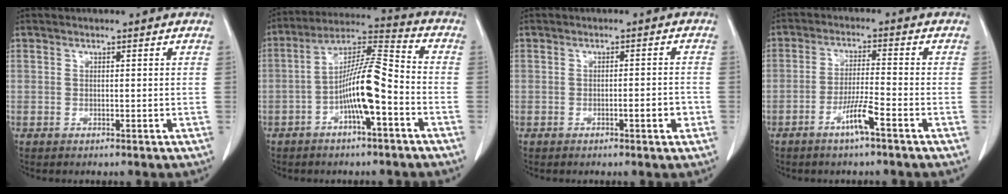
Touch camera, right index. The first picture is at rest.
{"total": 11.2, "force": [-3.8, 1.5, 10.4], "torque": [-0.197, 0.022, -0.067]}
{"total": 3.0, "force": [-1.3, 0.5, 2.6], "torque": [-0.036, 0.001, -0.019]}
{"total": 5.3, "force": [-3.1, -0.3, 4.2], "torque": [-0.082, -0.006, -0.063]}